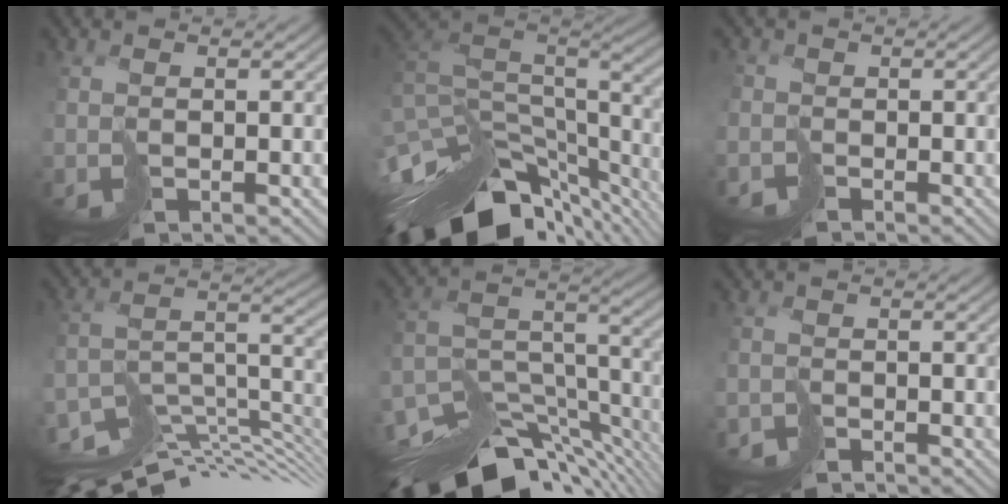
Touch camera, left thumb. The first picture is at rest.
{"total": 13.3, "force": [-6.4, 6.6, 9.7], "torque": [-0.214, -0.013, -0.090]}
{"total": 2.2, "force": [-1.6, 1.4, -0.5], "torque": [0.019, -0.003, -0.046]}
{"total": 13.0, "force": [-9.5, 3.6, 8.0], "torque": [-0.145, -0.001, -0.157]}
{"total": 15.1, "force": [-12.2, 5.0, 7.4], "torque": [-0.159, -0.002, -0.201]}
{"total": 2.6, "force": [-2.6, 0.6, -0.3], "torque": [0.020, -0.005, -0.057]}